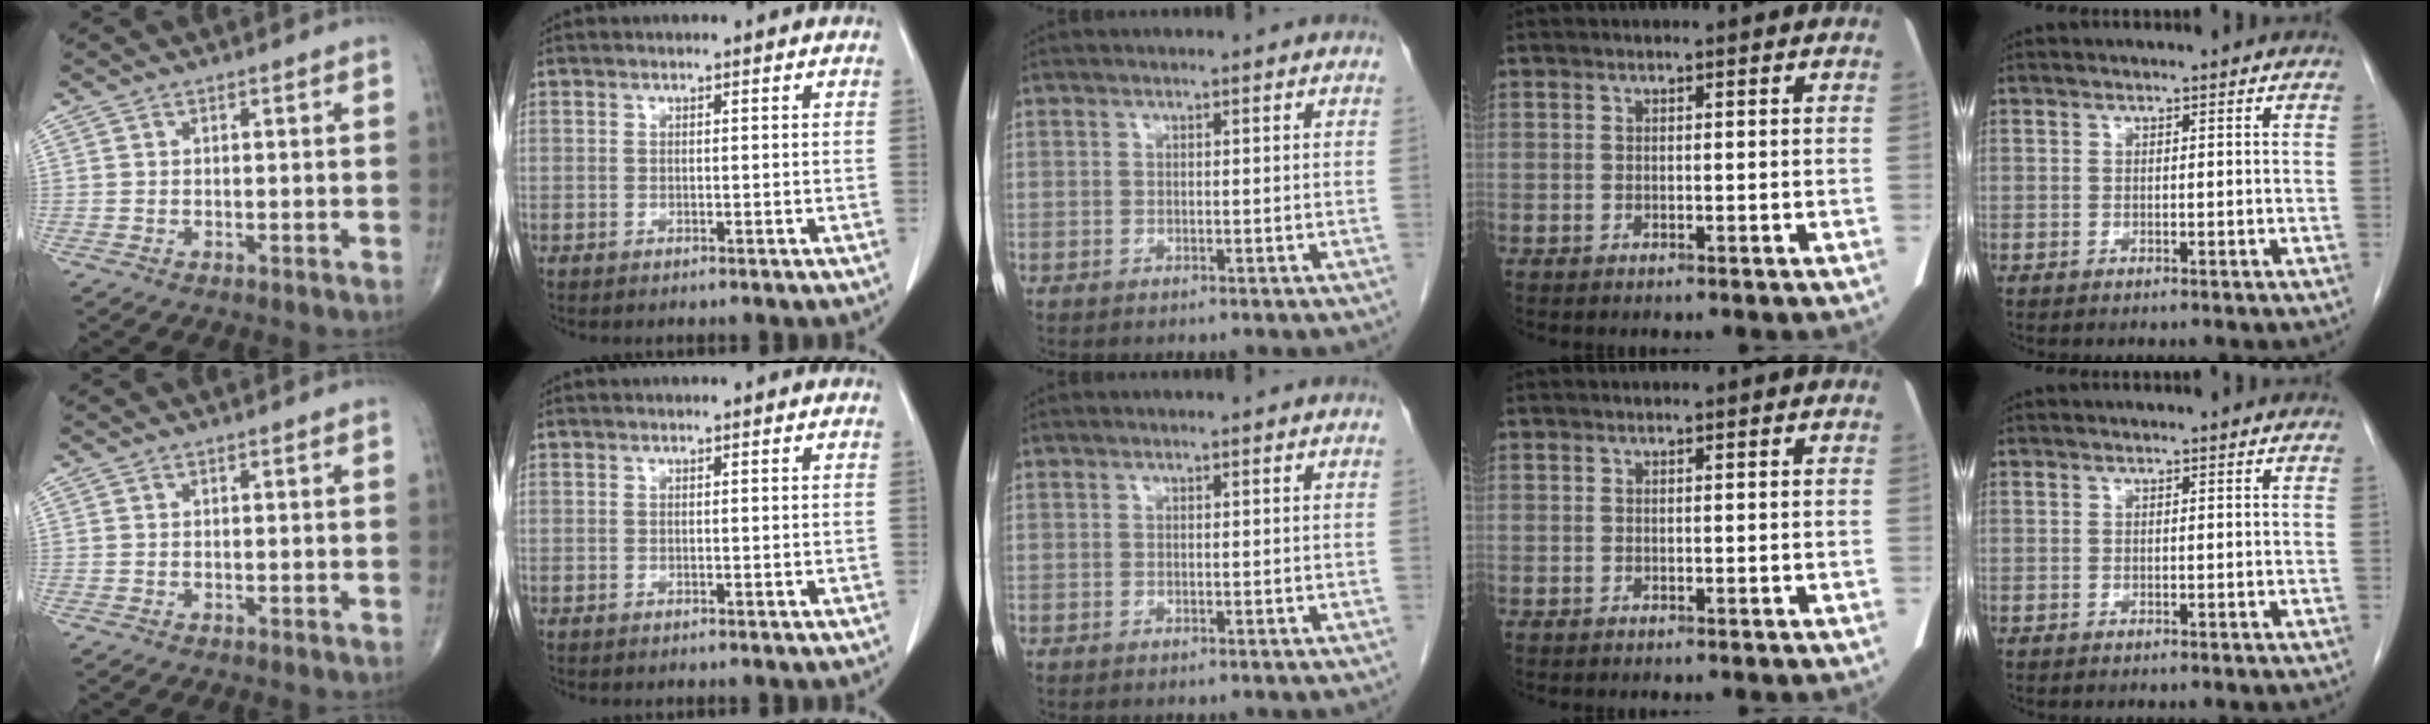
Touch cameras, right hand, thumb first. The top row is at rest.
{}